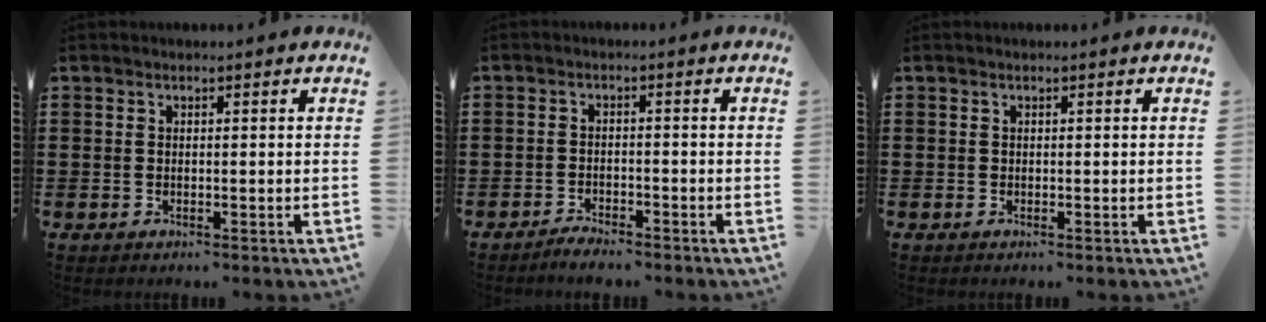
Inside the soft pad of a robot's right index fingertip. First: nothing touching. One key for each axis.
{"total": 2.1, "fx": -2.0, "fy": 0.2, "fz": 0.0, "tx": -0.007, "ty": 0.003, "tz": -0.043}
{"total": 0.0}